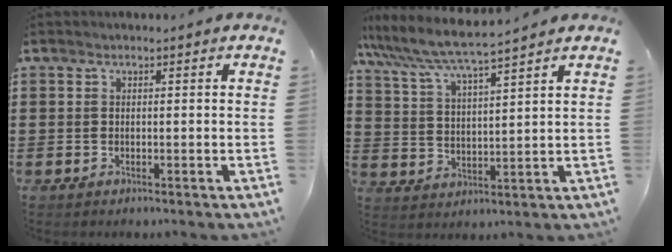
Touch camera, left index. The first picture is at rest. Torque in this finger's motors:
{"motor_torque": [2.14, 0.00, 0.44, 0.20]}